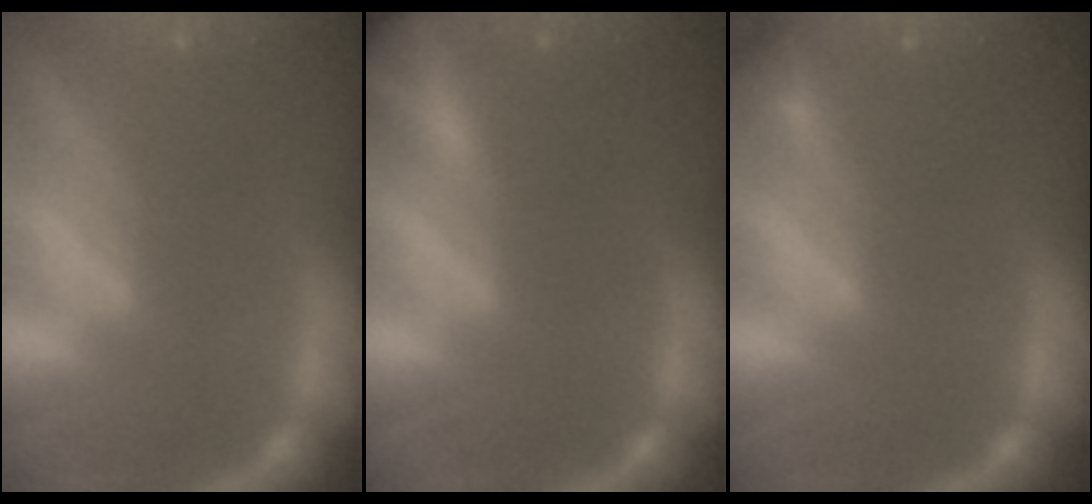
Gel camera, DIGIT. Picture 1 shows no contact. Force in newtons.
{"total": 4.9}
{"total": 0.9}